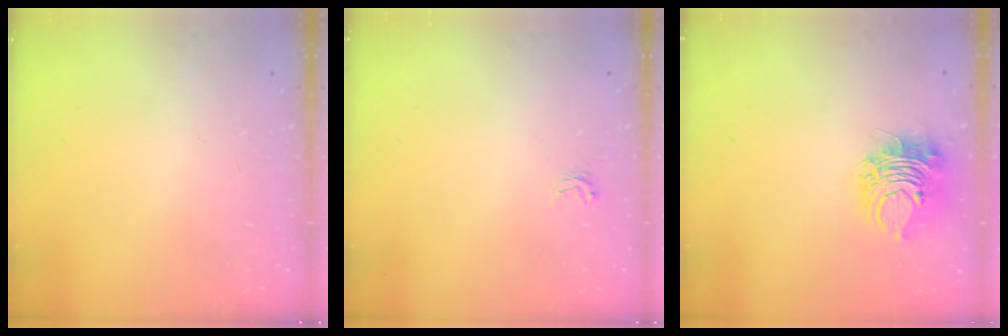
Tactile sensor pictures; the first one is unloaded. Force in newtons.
{"total": 1.9, "press": 1.9, "slide": 0.1}
{"total": 9.1, "press": 9.1, "slide": 0.4}